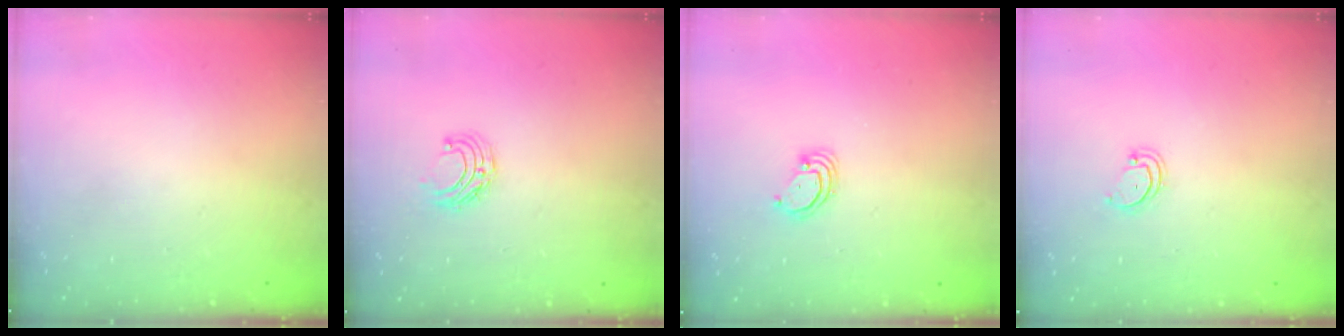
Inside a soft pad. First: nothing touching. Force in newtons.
{"total": 5.9, "press": 5.8, "slide": 0.7}
{"total": 3.2, "press": 3.2, "slide": 0.2}
{"total": 3.0, "press": 3.0, "slide": 0.2}